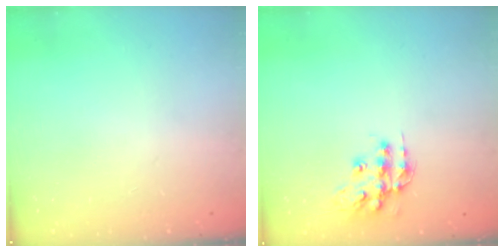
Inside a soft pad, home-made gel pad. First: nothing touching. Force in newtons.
{"total": 12.5, "press": 12.5, "slide": 0.9}